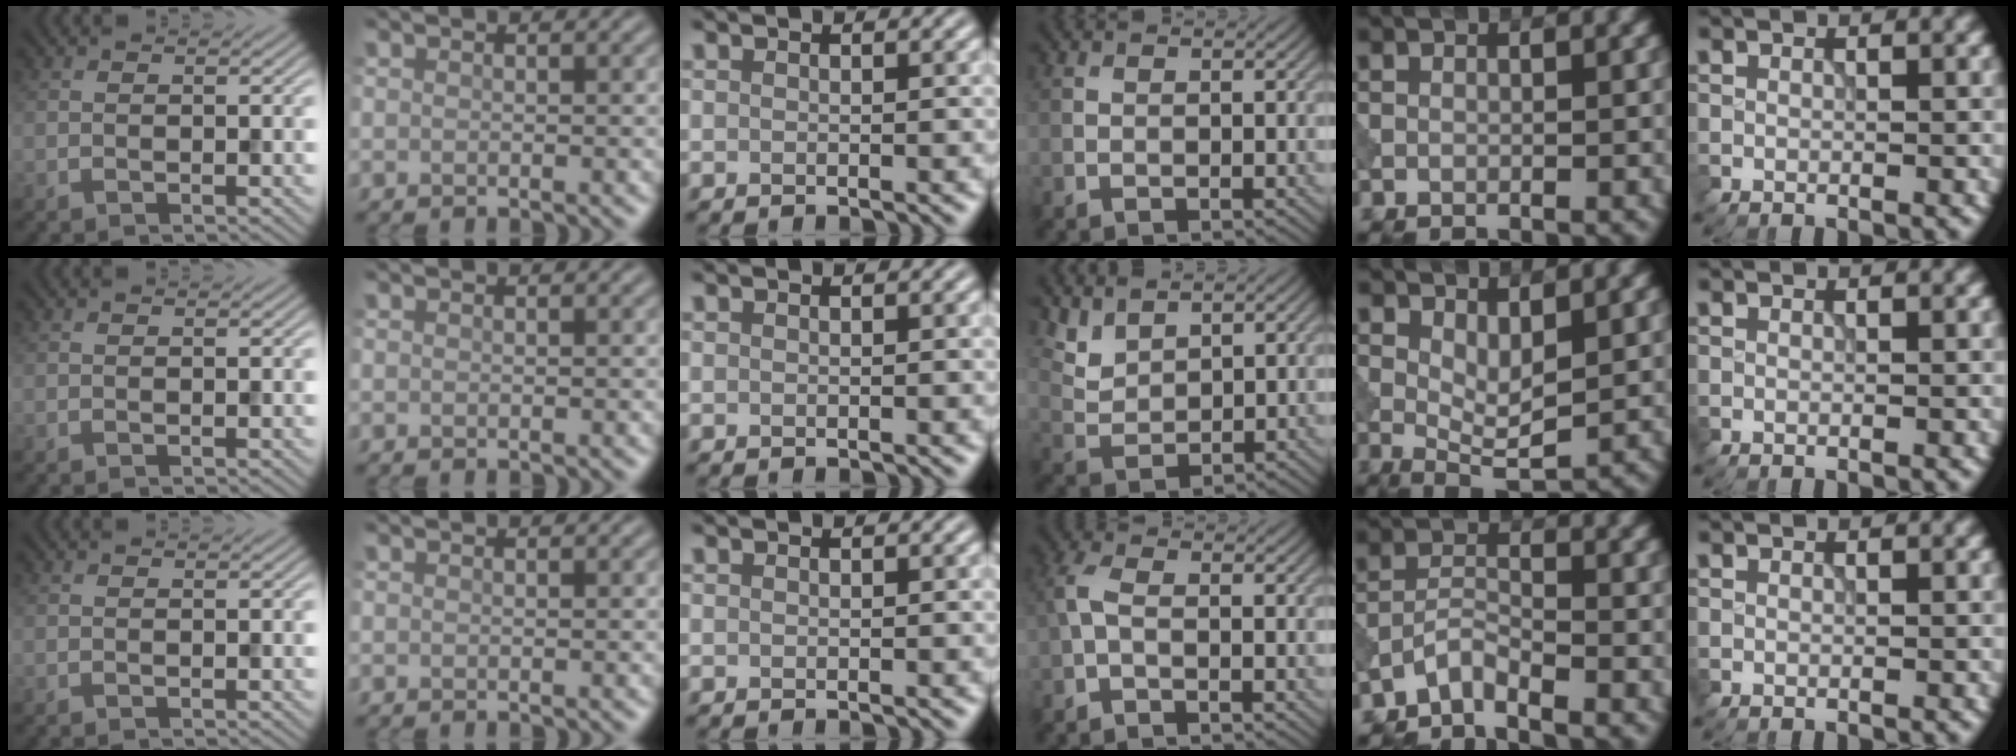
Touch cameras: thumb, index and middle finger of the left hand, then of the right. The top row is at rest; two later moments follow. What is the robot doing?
{"motion": "dispense", "object": "pipette"}